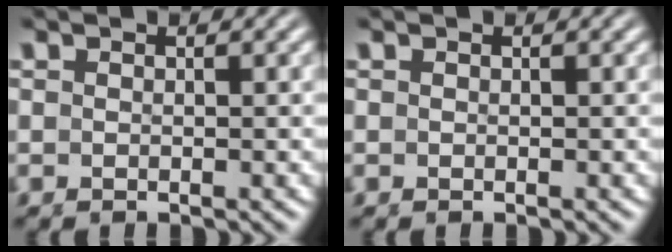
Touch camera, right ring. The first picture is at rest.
{"total": 0.0}